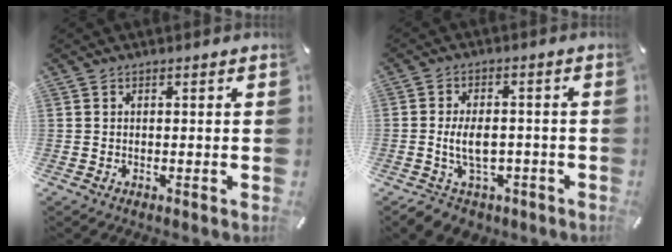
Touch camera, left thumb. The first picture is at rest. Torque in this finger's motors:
{"motor_torque": [0.17, 0.47, 0.16, 0.13, 0.04]}